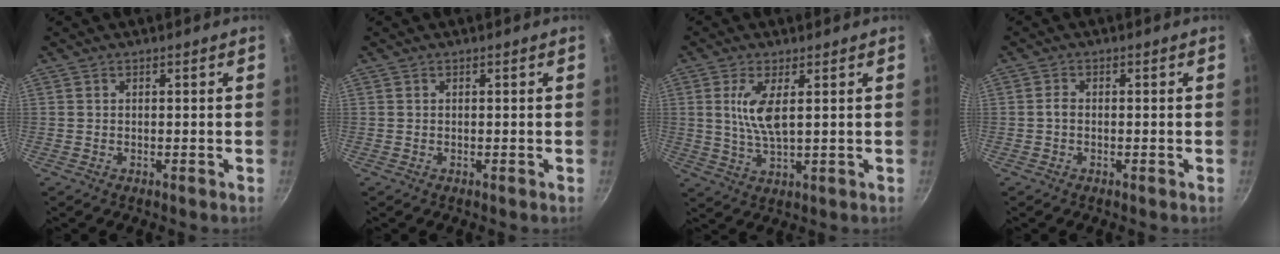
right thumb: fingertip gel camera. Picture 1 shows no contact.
{"total": 0.0}
{"total": 6.9, "force": [1.7, 2.2, 6.3], "torque": [-0.127, -0.009, 0.037]}
{"total": 1.3, "force": [-0.3, 0.9, 1.0], "torque": [-0.019, 0.007, -0.007]}